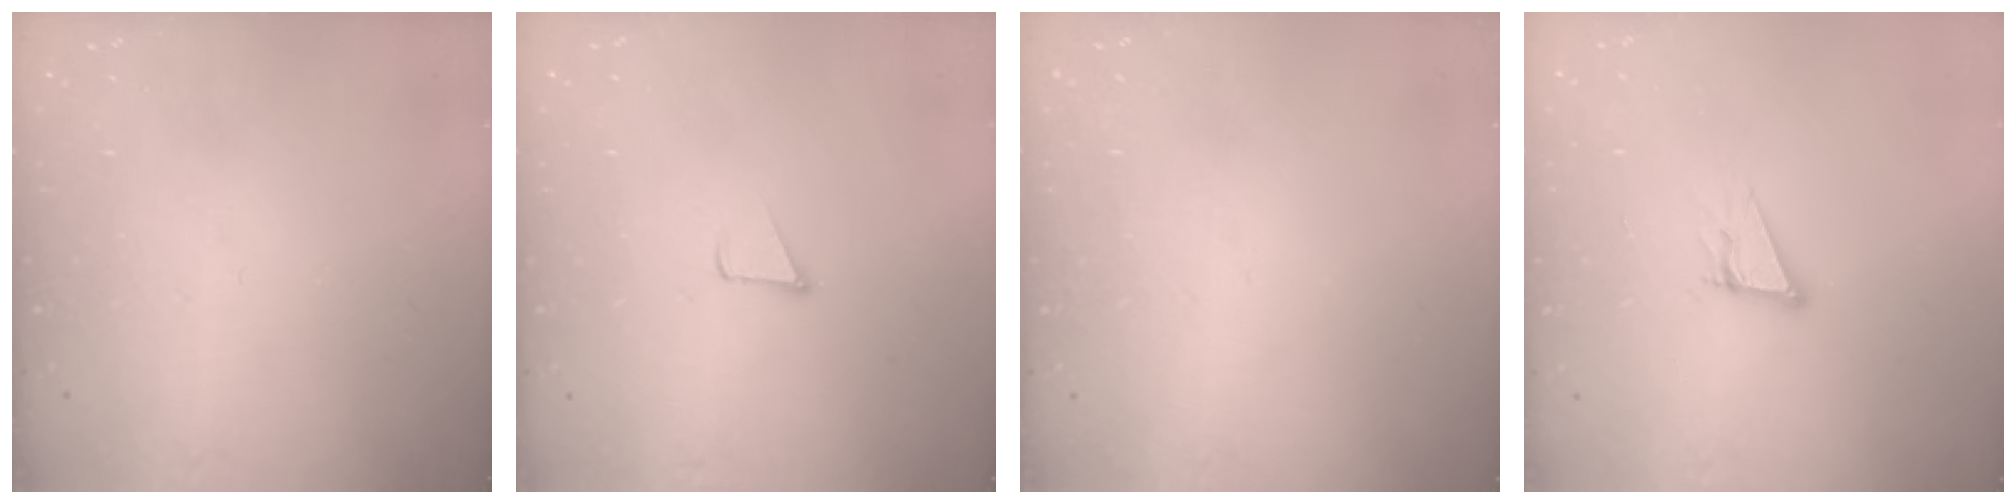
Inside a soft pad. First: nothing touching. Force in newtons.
{"total": 1.7, "press": 1.7, "slide": 0.1}
{"total": 1.4, "press": 1.3, "slide": 0.2}
{"total": 5.6, "press": 5.6, "slide": 0.3}